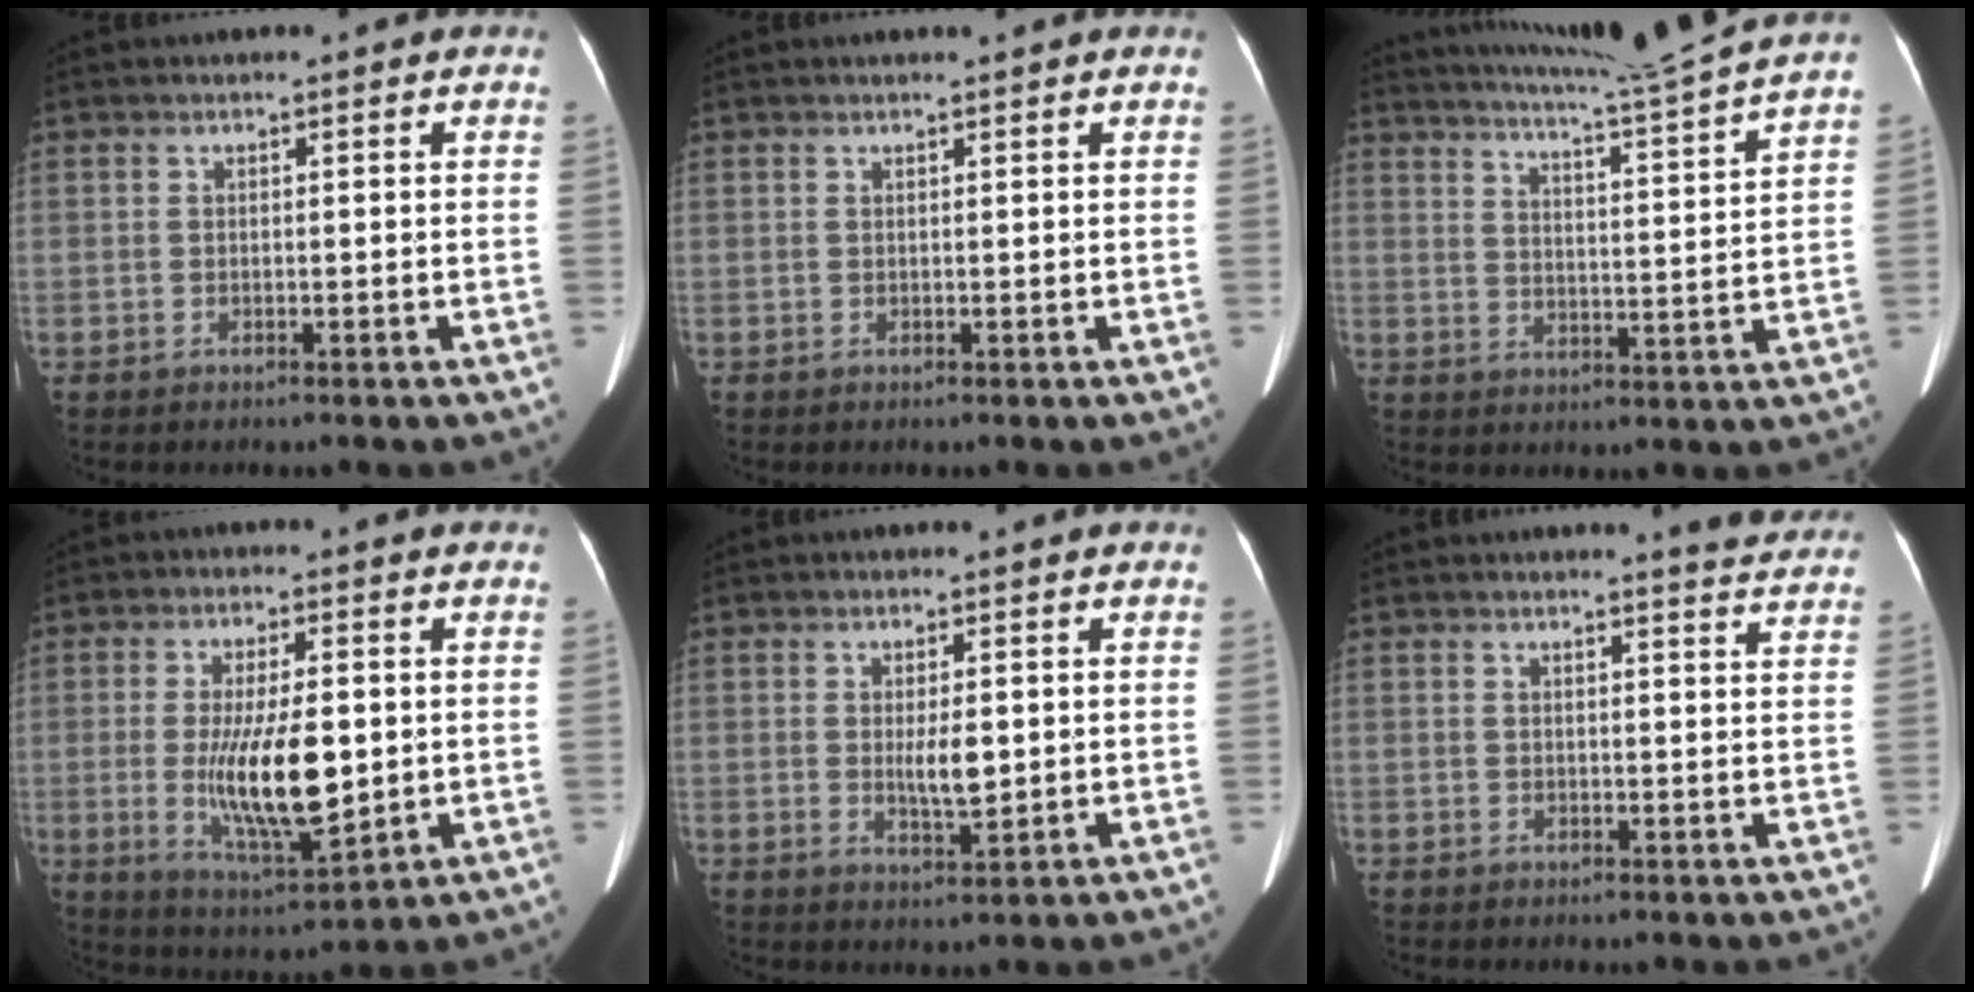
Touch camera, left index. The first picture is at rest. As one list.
[{"total": 1.1, "force": [1.0, -0.2, 0.3], "torque": [-0.009, 0.005, 0.015]}, {"total": 14.7, "force": [13.4, -3.5, 4.9], "torque": [-0.091, -0.048, 0.182]}, {"total": 12.1, "force": [-0.6, 3.2, 11.6], "torque": [-0.216, -0.017, -0.004]}, {"total": 3.6, "force": [0.3, 0.9, 3.4], "torque": [-0.059, -0.007, 0.004]}, {"total": 5.7, "force": [5.6, -0.1, 1.3], "torque": [-0.016, -0.017, 0.042]}]